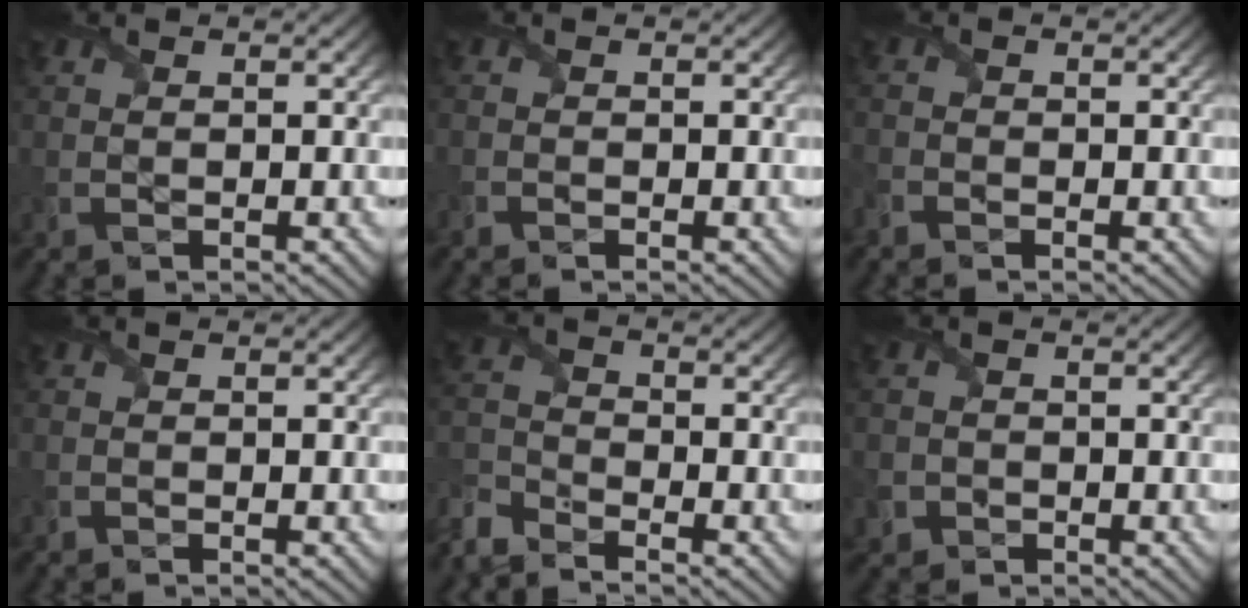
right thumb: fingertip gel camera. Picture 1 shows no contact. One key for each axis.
{"total": 0.8, "fx": -0.8, "fy": 0.3, "fz": 0.1, "tx": -0.003, "ty": -0.004, "tz": -0.015}
{"total": 1.2, "fx": -1.0, "fy": 0.7, "fz": 0.2, "tx": -0.010, "ty": -0.006, "tz": -0.027}
{"total": 0.0}
{"total": 5.2, "fx": -4.6, "fy": 1.8, "fz": 1.6, "tx": -0.047, "ty": -0.014, "tz": -0.111}
{"total": 2.1, "fx": -0.8, "fy": 1.9, "fz": 0.3, "tx": -0.005, "ty": -0.007, "tz": -0.016}